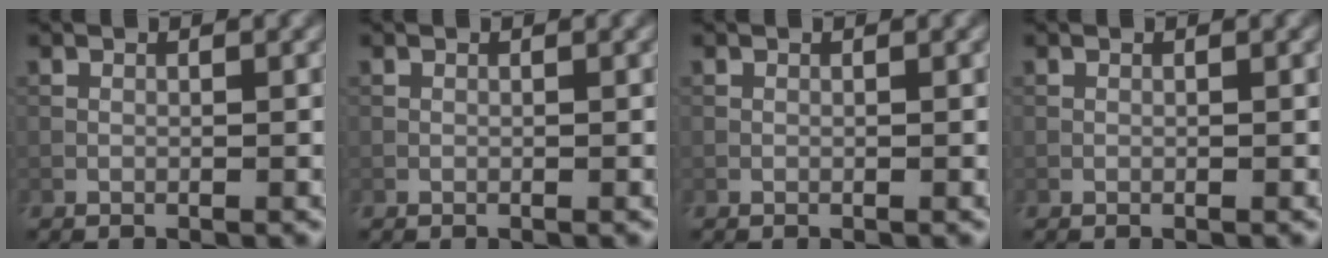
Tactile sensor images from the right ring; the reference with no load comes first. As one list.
[{"total": 0.0}, {"total": 0.0}, {"total": 0.0}]